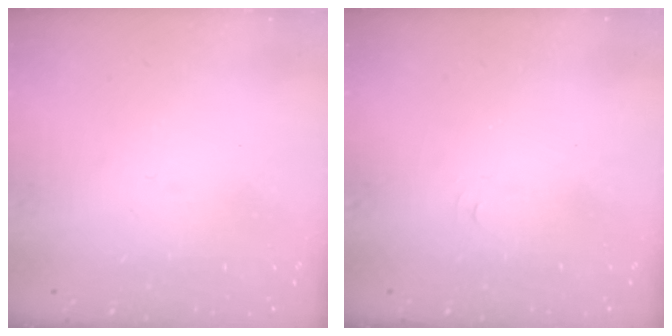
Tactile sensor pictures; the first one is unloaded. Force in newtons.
{"total": 3.6, "press": 3.6, "slide": 0.3}